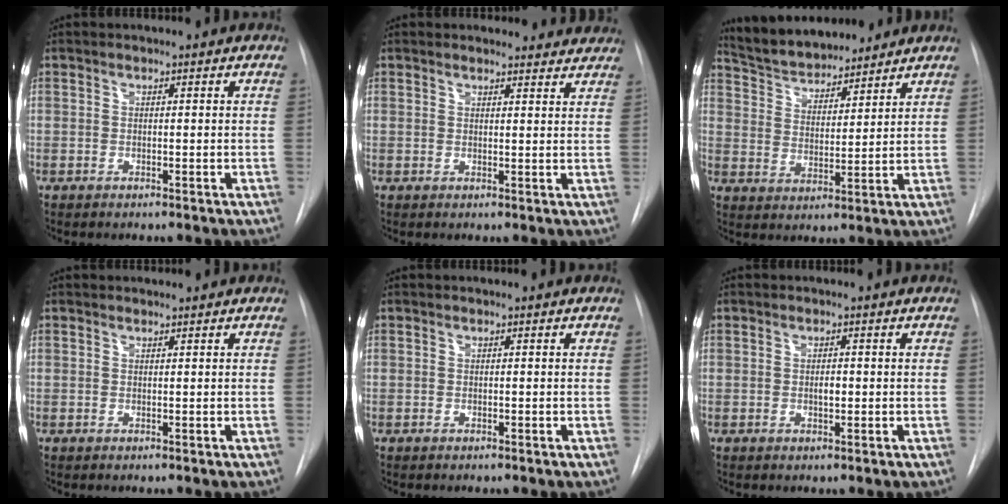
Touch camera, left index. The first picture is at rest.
{"total": 6.9, "force": [6.6, 1.9, 0.3], "torque": [0.025, -0.006, 0.045]}
{"total": 11.6, "force": [10.7, 3.1, 3.3], "torque": [-0.049, 0.012, 0.183]}
{"total": 0.0}
{"total": 0.0}
{"total": 1.2, "force": [-0.4, 0.5, 1.0], "torque": [-0.017, -0.005, -0.007]}